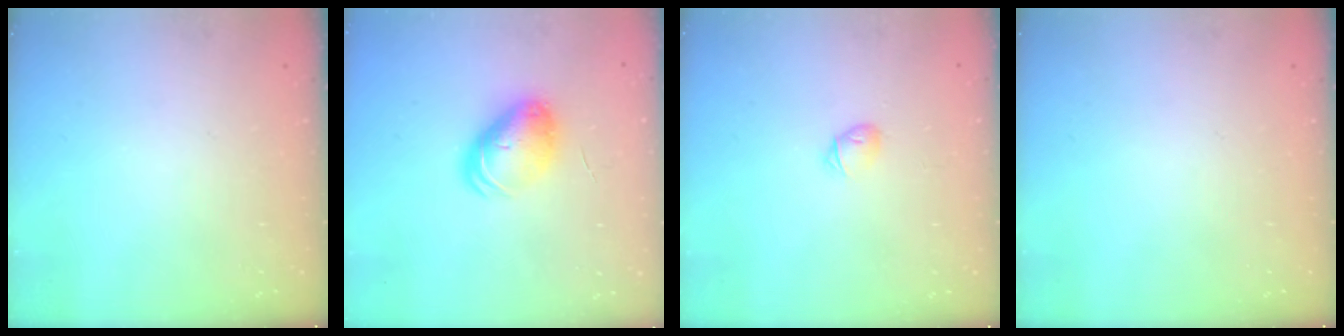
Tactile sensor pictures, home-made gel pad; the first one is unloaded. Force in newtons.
{"total": 8.3, "press": 8.2, "slide": 0.7}
{"total": 4.9, "press": 4.8, "slide": 1.0}
{"total": 0.0}